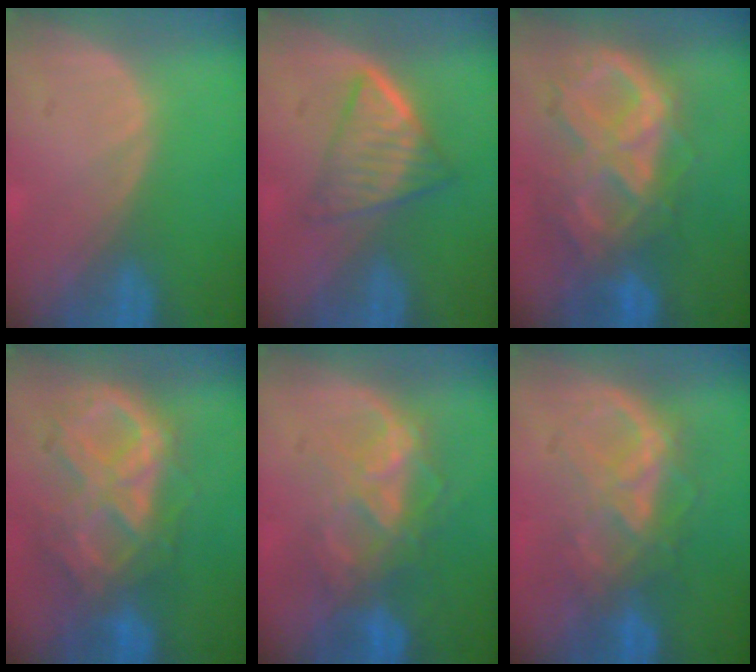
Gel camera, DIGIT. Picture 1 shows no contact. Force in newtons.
{"total": 6.1, "press": 5.4, "slide": 2.9}
{"total": 10.6, "press": 9.0, "slide": 5.6}
{"total": 10.4, "press": 8.9, "slide": 5.5}
{"total": 7.9, "press": 7.2, "slide": 3.3}
{"total": 6.4, "press": 6.4, "slide": 0.7}